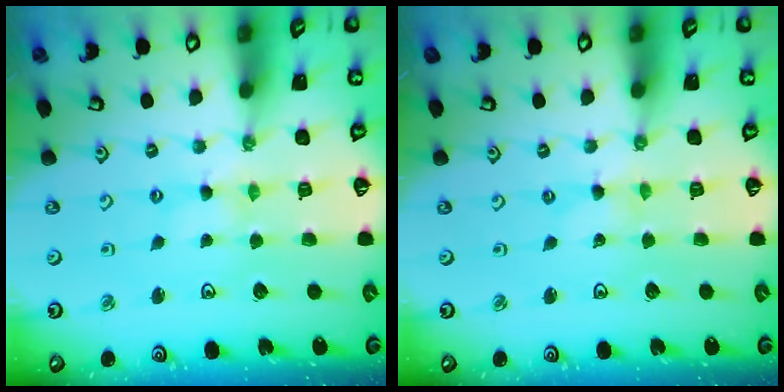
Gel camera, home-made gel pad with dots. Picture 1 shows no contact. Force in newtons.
{"total": 0.0}